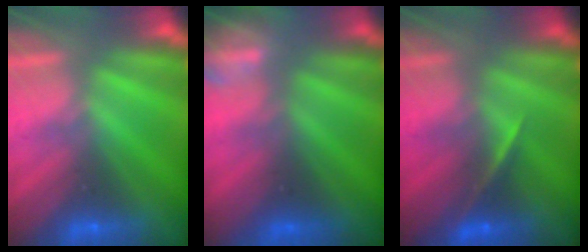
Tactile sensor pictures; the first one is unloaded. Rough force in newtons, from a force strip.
{"total": 5.6}
{"total": 2.1}